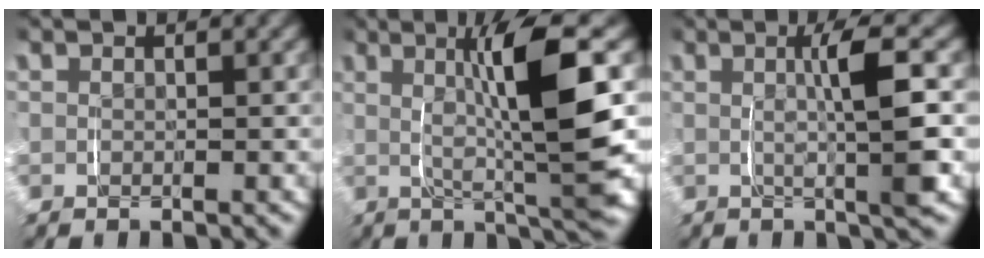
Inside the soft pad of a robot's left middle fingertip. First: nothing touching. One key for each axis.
{"total": 8.9, "fx": 1.2, "fy": 1.3, "fz": 8.7, "tx": -0.141, "ty": 0.003, "tz": 0.017}
{"total": 4.7, "fx": 0.3, "fy": 0.4, "fz": 4.7, "tx": -0.074, "ty": 0.007, "tz": 0.003}